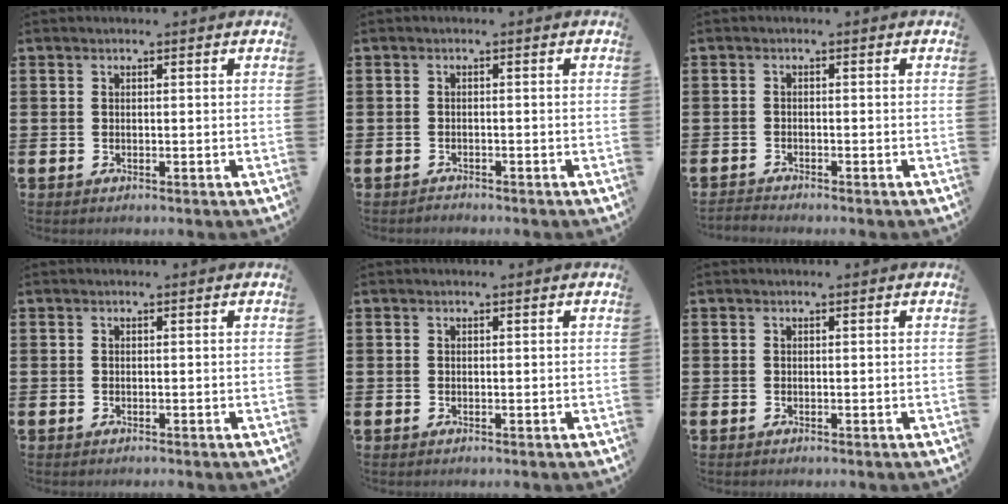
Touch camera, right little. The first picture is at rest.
{"total": 0.7, "force": [-0.7, 0.1, -0.1], "torque": [0.000, 0.000, -0.014]}
{"total": 0.9, "force": [-0.9, 0.0, -0.1], "torque": [-0.002, 0.000, -0.018]}
{"total": 0.0}
{"total": 0.0}
{"total": 0.0}